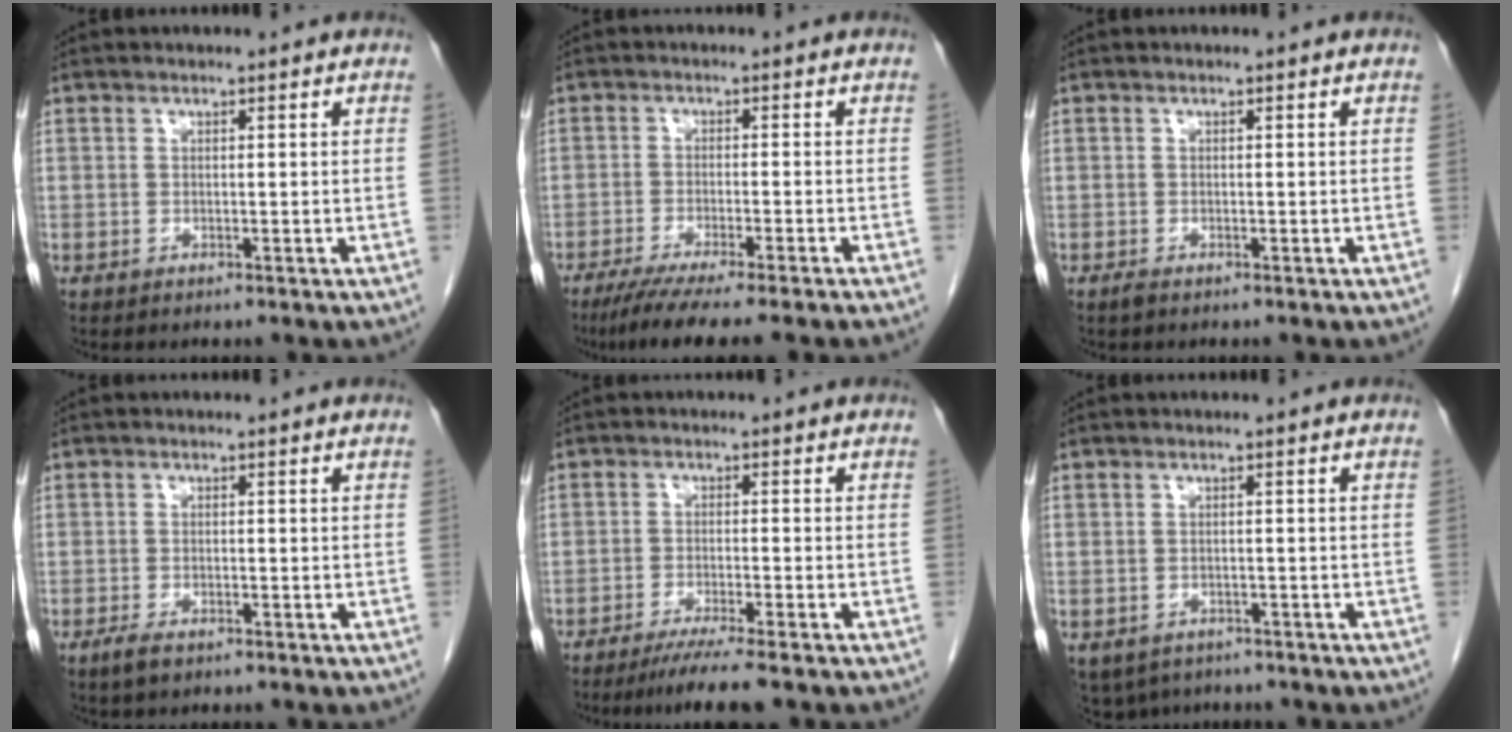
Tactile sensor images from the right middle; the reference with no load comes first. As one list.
[{"total": 9.9, "force": [-8.0, -0.7, 5.8], "torque": [-0.072, -0.027, -0.121]}, {"total": 0.7, "force": [-0.5, 0.2, 0.4], "torque": [-0.011, -0.002, -0.009]}, {"total": 2.0, "force": [-1.3, 0.7, 1.4], "torque": [-0.034, -0.004, -0.021]}, {"total": 5.9, "force": [-4.7, -0.8, 3.5], "torque": [-0.054, -0.017, -0.077]}, {"total": 6.7, "force": [-4.8, 4.3, 1.8], "torque": [-0.033, -0.005, -0.061]}]